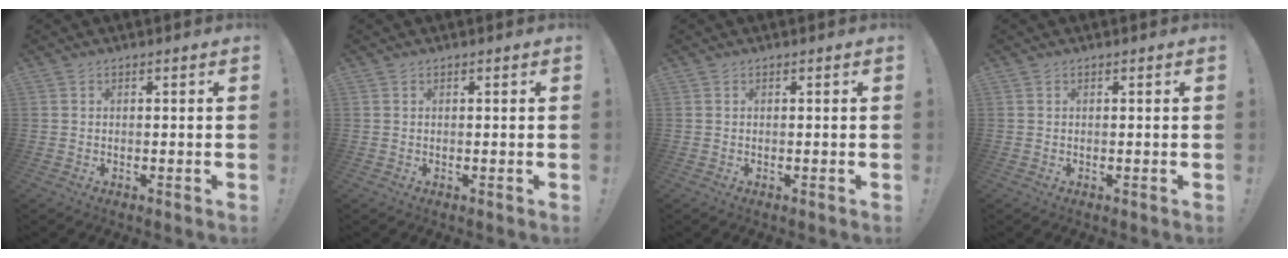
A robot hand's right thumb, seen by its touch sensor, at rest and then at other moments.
{"total": 0.0}
{"total": 0.0}
{"total": 0.0}